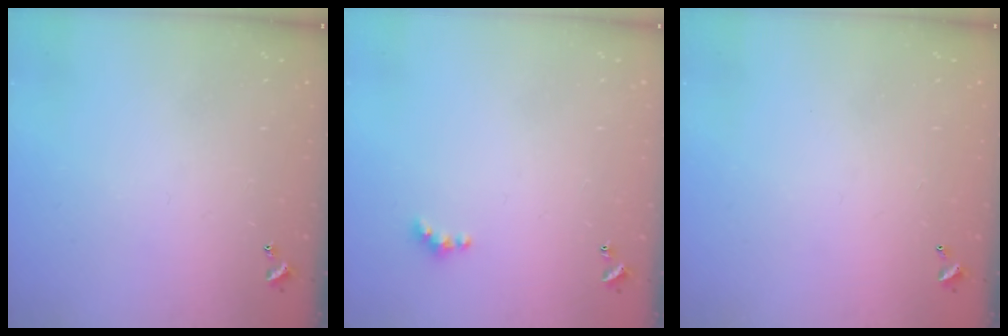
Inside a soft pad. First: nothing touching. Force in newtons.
{"total": 2.8, "press": 2.8, "slide": 0.5}
{"total": 2.8, "press": 2.8, "slide": 0.1}